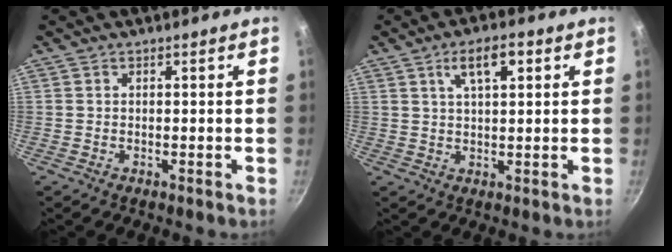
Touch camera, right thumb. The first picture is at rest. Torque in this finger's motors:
{"motor_torque": [-0.32, 0.28, -0.06, 0.15, 0.04]}